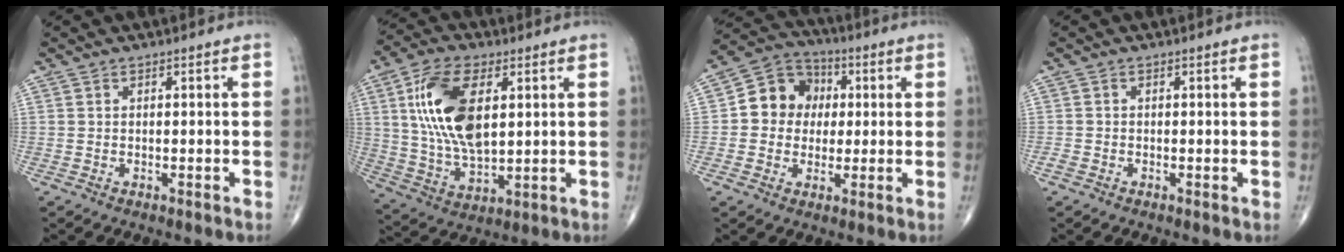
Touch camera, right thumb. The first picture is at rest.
{"total": 16.4, "force": [4.1, 8.2, 13.6], "torque": [-0.259, -0.011, 0.082]}
{"total": 10.4, "force": [1.0, 9.2, 4.8], "torque": [-0.043, 0.020, 0.005]}
{"total": 1.1, "force": [-0.4, 0.7, 0.7], "torque": [-0.011, -0.002, -0.010]}